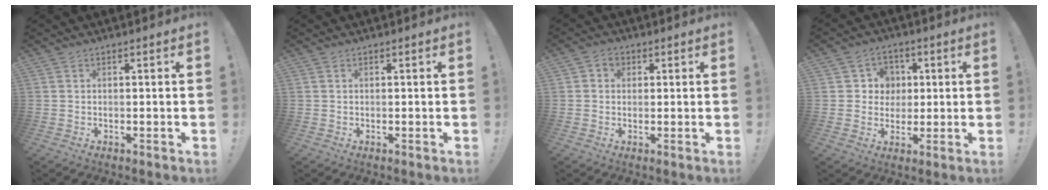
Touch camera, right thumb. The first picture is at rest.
{"total": 0.0}
{"total": 2.8, "force": [0.5, 2.6, 0.9], "torque": [-0.015, 0.001, 0.009]}
{"total": 6.7, "force": [0.7, 6.6, 1.0], "torque": [-0.015, -0.006, 0.016]}